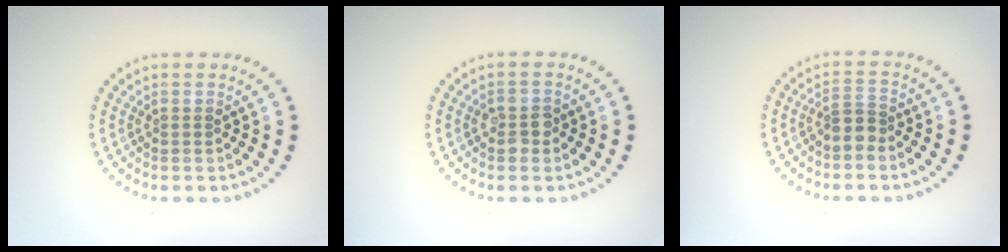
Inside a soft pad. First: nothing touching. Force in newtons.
{"total": 1.8, "press": 1.8, "slide": 0.3}
{"total": 2.1, "press": 1.7, "slide": 1.3}